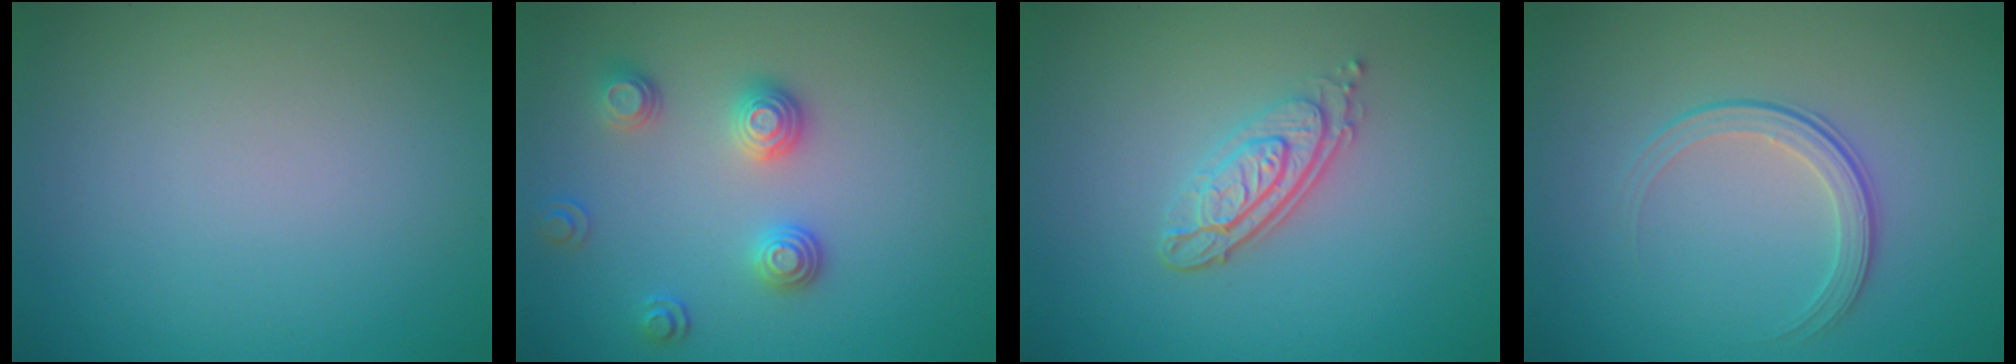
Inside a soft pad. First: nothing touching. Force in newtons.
{"total": 2.9, "press": 2.5, "slide": 1.5}
{"total": 3.6, "press": 2.8, "slide": 2.2}
{"total": 2.1, "press": 1.5, "slide": 1.5}